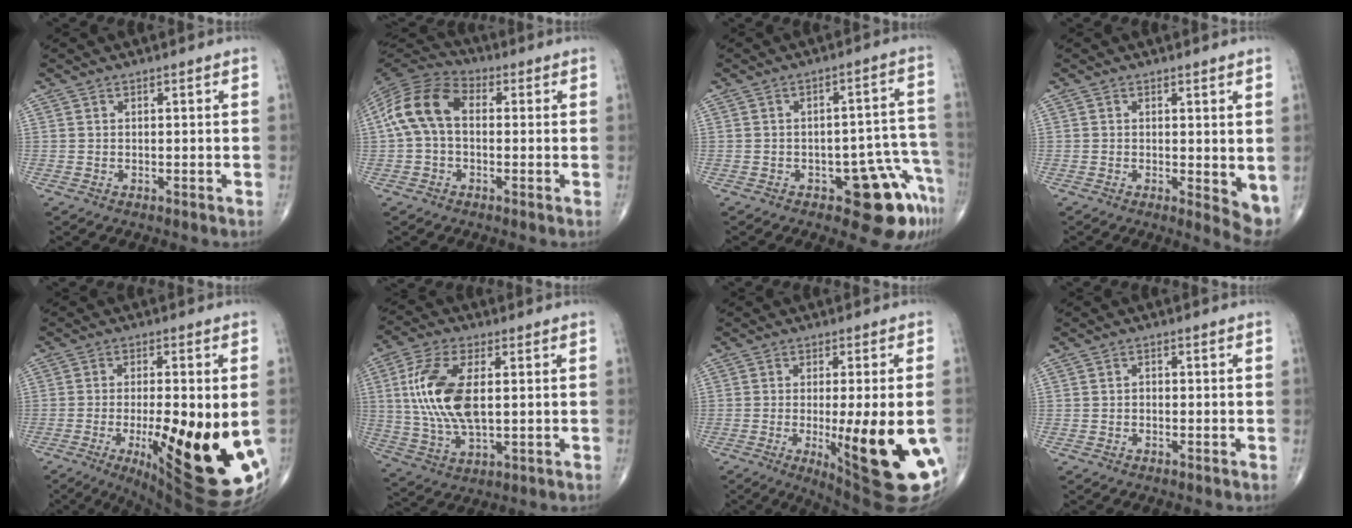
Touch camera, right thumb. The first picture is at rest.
{"total": 11.9, "force": [0.7, 7.8, 8.9], "torque": [-0.176, 0.033, 0.000]}
{"total": 11.5, "force": [-6.2, 4.9, 8.3], "torque": [-0.054, 0.051, -0.074]}
{"total": 4.9, "force": [0.2, 1.8, 4.5], "torque": [-0.057, -0.014, 0.004]}
{"total": 24.0, "force": [-6.1, 6.6, 22.2], "torque": [-0.268, -0.029, -0.065]}
{"total": 14.6, "force": [2.0, 6.9, 12.7], "torque": [-0.268, -0.003, 0.041]}
{"total": 20.2, "force": [-5.2, 4.9, 18.9], "torque": [-0.207, -0.023, -0.052]}
{"total": 0.8, "force": [-0.3, 0.6, 0.5], "torque": [-0.001, 0.004, -0.009]}